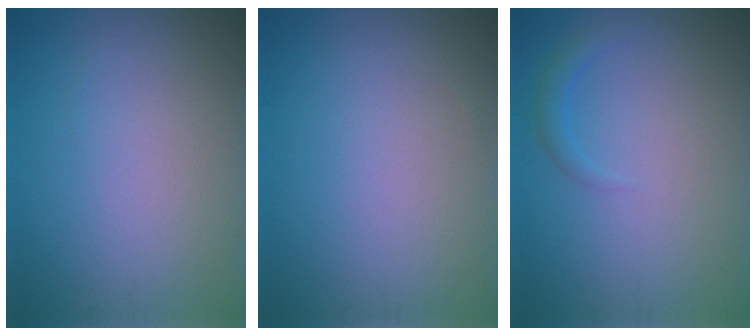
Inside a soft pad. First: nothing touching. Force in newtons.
{"total": 0.0}
{"total": 1.3, "press": 1.3, "slide": 0.0}